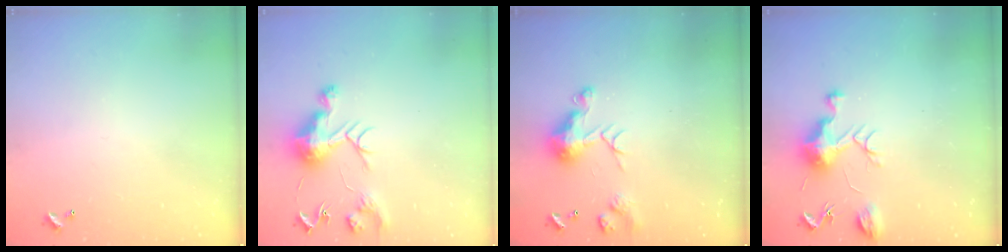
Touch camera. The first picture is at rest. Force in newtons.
{"total": 10.0, "press": 10.0, "slide": 0.3}
{"total": 8.2, "press": 8.1, "slide": 0.9}
{"total": 11.4, "press": 11.4, "slide": 0.4}